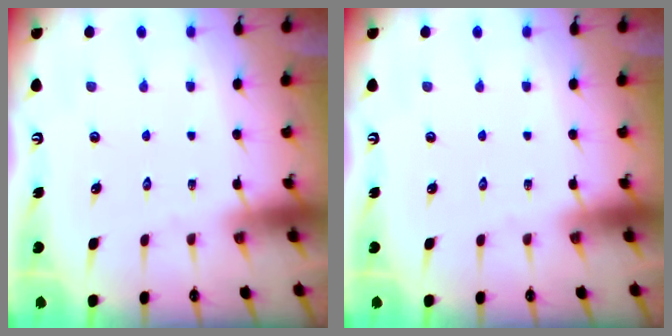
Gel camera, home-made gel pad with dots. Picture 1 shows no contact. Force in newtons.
{"total": 0.0}